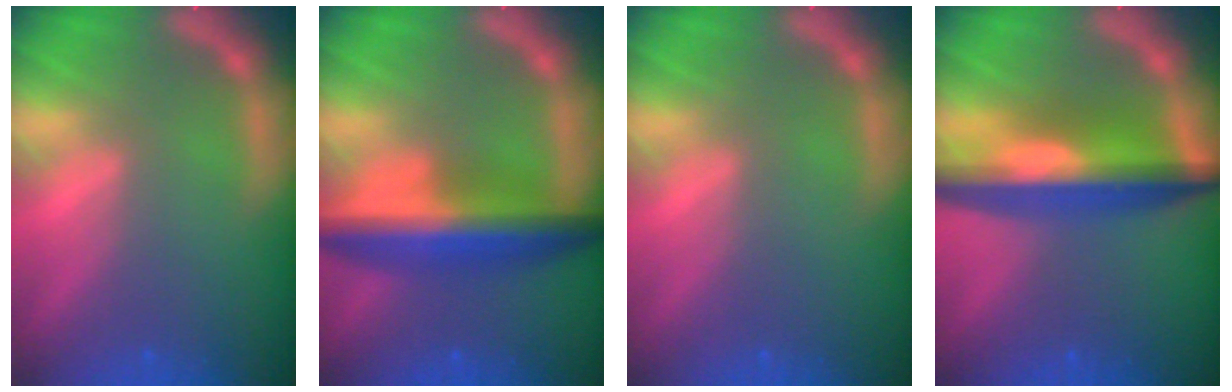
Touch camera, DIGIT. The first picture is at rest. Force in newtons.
{"total": 8.0}
{"total": 0.0}
{"total": 9.0}